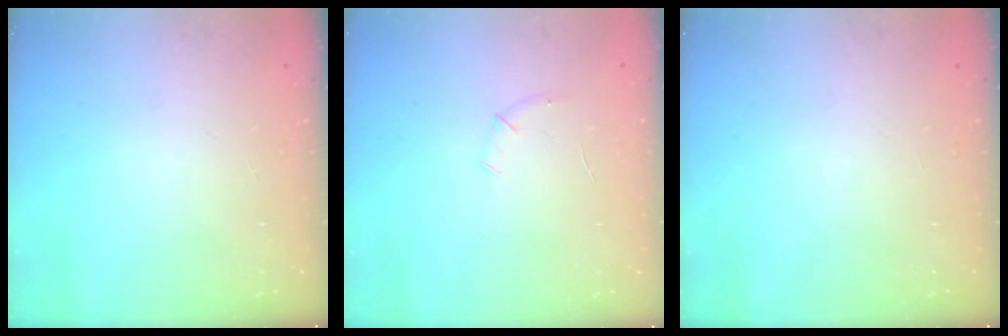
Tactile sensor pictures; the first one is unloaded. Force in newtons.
{"total": 5.0, "press": 4.8, "slide": 1.4}
{"total": 0.0}